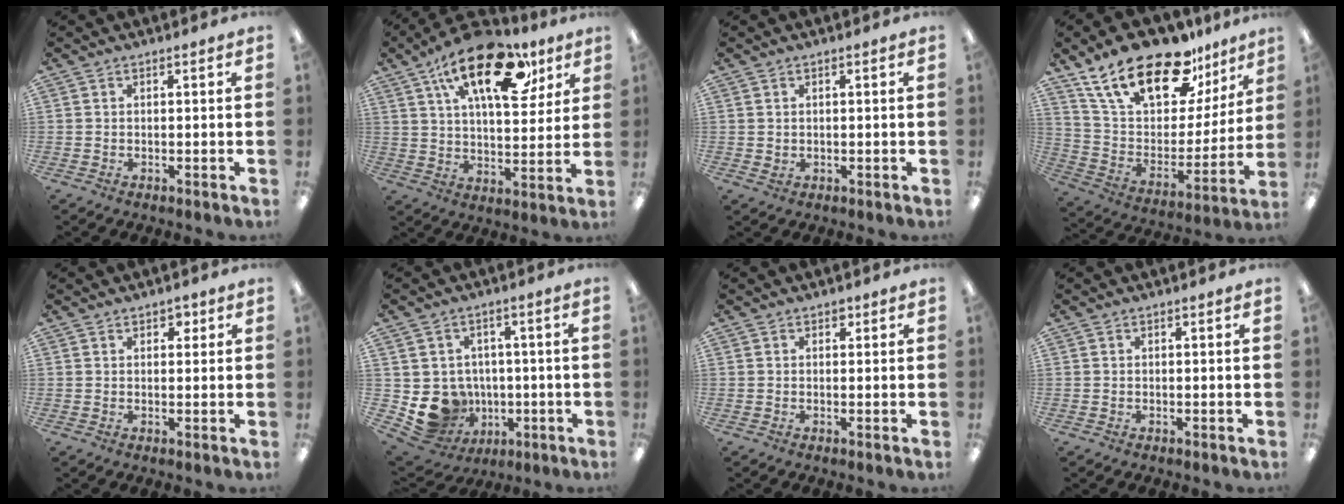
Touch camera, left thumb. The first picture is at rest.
{"total": 22.0, "force": [12.0, 10.0, 15.5], "torque": [-0.241, -0.044, 0.198]}
{"total": 1.1, "force": [0.2, 1.0, 0.4], "torque": [0.001, 0.001, 0.000]}
{"total": 24.1, "force": [17.0, 10.5, 13.6], "torque": [-0.234, -0.107, 0.299]}
{"total": 2.1, "force": [1.1, 1.4, 1.1], "torque": [-0.008, -0.002, 0.016]}
{"total": 10.0, "force": [-2.0, 9.4, 2.8], "torque": [-0.063, 0.003, -0.022]}
{"total": 1.3, "force": [0.7, 0.9, 0.6], "torque": [-0.004, 0.000, 0.010]}
{"total": 0.0}